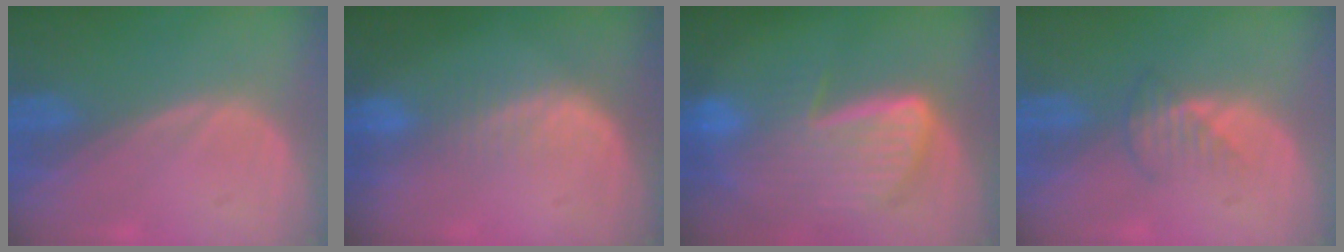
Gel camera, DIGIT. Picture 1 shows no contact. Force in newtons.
{"total": 3.1, "press": 2.6, "slide": 1.7}
{"total": 9.3, "press": 8.1, "slide": 4.6}
{"total": 2.5, "press": 2.5, "slide": 0.3}